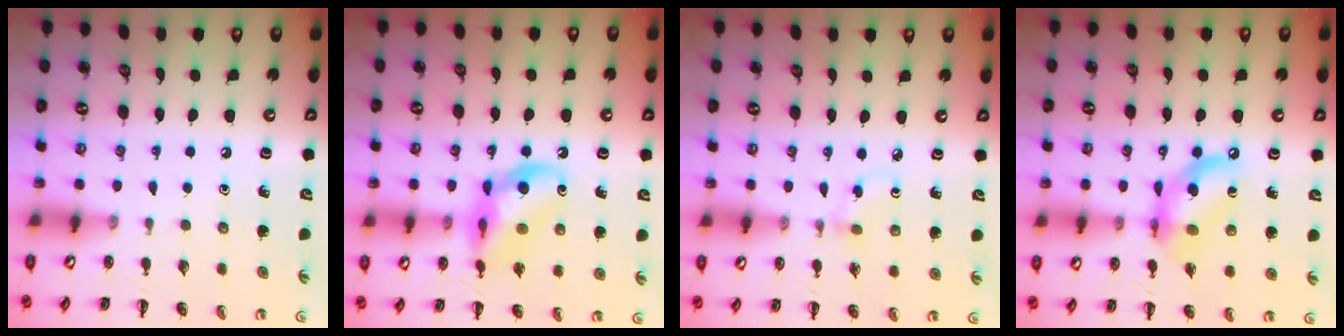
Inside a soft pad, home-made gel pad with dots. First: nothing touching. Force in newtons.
{"total": 13.1, "press": 12.9, "slide": 2.4}
{"total": 3.2, "press": 2.9, "slide": 1.3}
{"total": 13.0, "press": 12.7, "slide": 3.1}